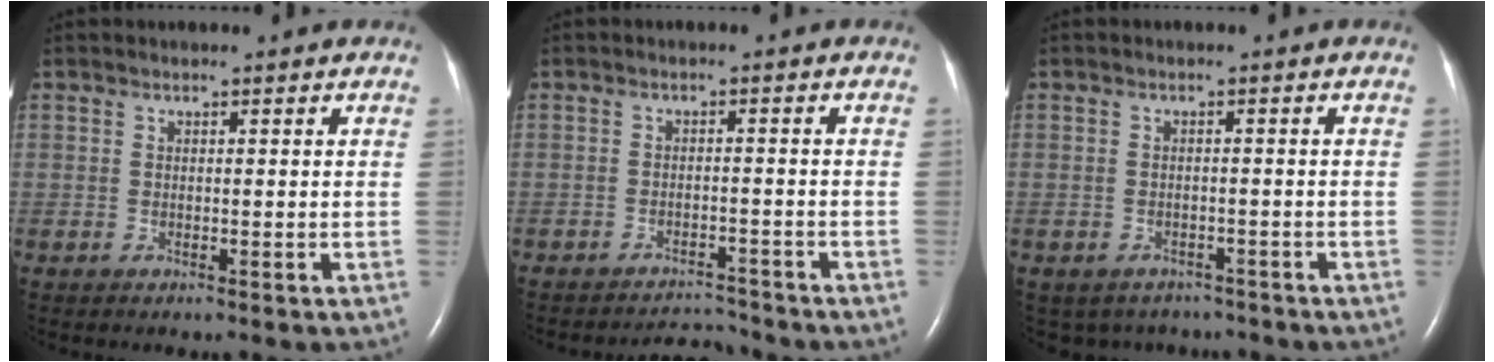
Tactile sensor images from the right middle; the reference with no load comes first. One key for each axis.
{"total": 3.7, "fx": -3.6, "fy": -0.2, "fz": -0.8, "tx": 0.010, "ty": -0.002, "tz": -0.056}
{"total": 6.0, "fx": -5.0, "fy": 3.3, "fz": 0.4, "tx": -0.001, "ty": 0.008, "tz": -0.060}